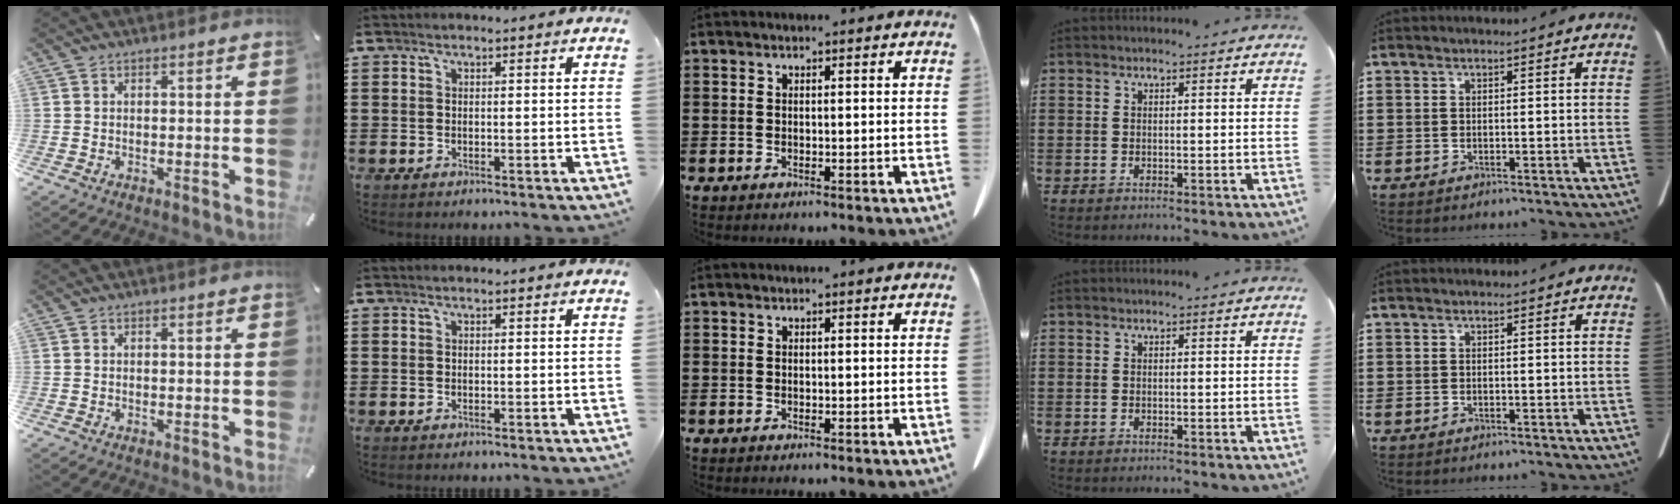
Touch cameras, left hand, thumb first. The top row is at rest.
{}